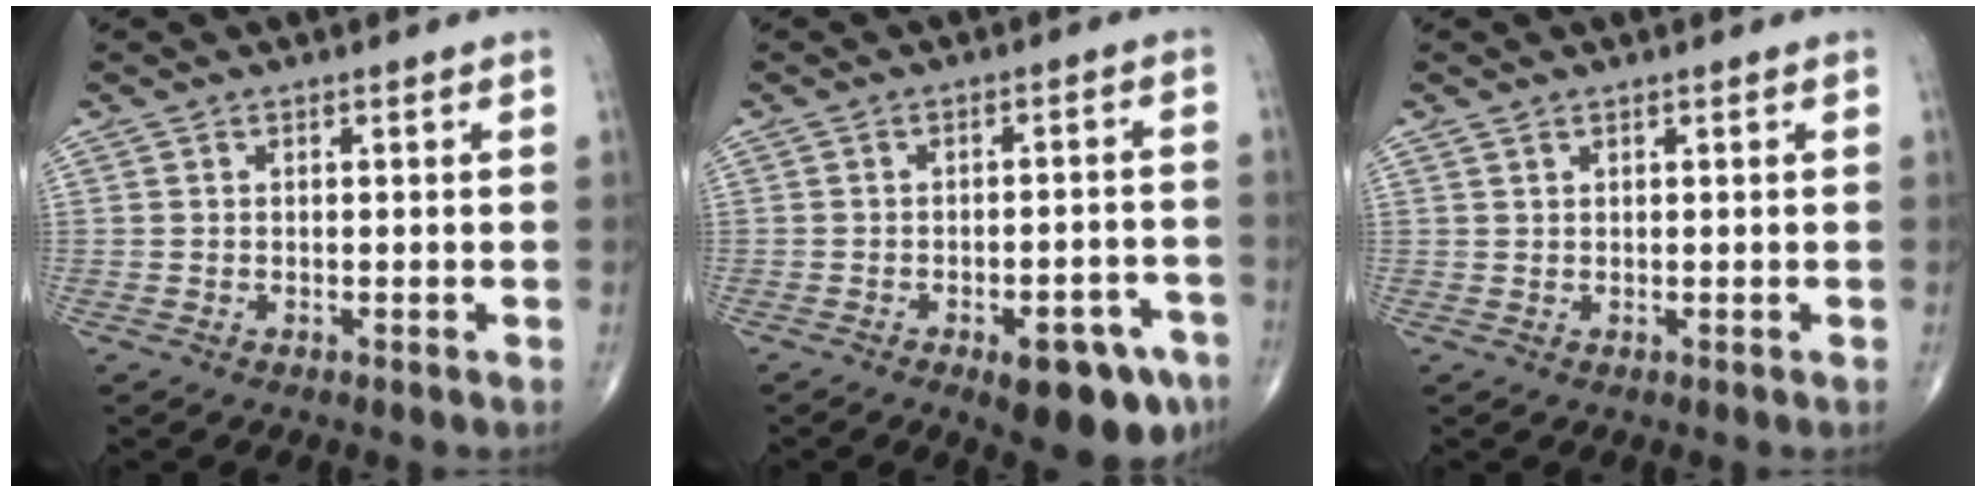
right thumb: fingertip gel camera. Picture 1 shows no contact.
{"total": 11.3, "force": [-6.2, 4.3, 8.4], "torque": [-0.086, 0.029, -0.075]}
{"total": 0.5, "force": [0.5, 0.2, 0.2], "torque": [-0.005, -0.002, 0.010]}